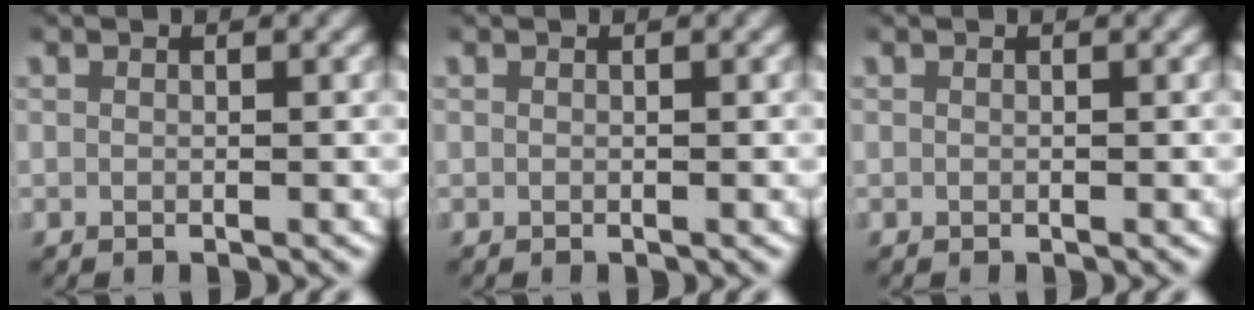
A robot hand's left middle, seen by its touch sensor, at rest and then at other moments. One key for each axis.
{"total": 0.0}
{"total": 0.0}